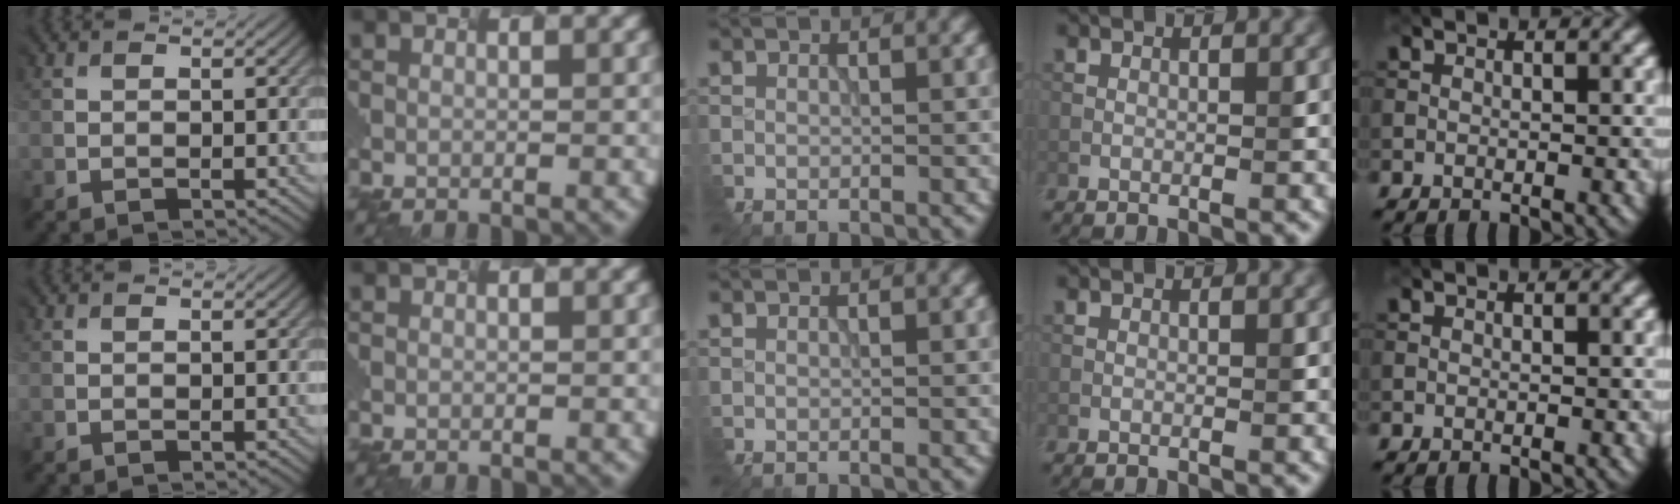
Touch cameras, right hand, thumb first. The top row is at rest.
{}